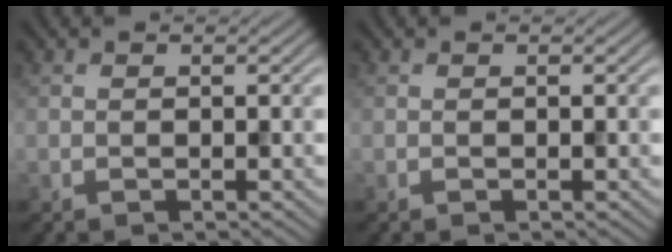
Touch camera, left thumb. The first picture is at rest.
{"total": 0.0}